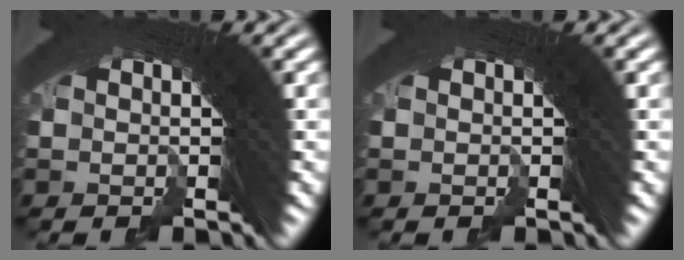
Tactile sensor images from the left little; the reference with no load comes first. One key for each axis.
{"total": 0.0}